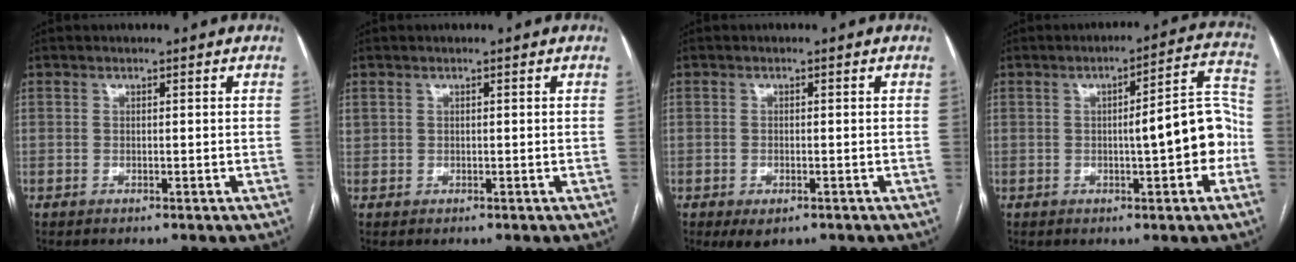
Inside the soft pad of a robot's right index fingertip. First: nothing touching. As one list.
[{"total": 0.6, "force": [0.3, 0.5, 0.1], "torque": [0.004, 0.009, 0.007]}, {"total": 2.9, "force": [-1.6, 1.5, 1.9], "torque": [-0.031, -0.004, -0.013]}, {"total": 10.2, "force": [-1.7, 1.6, 9.9], "torque": [-0.123, 0.036, -0.023]}]